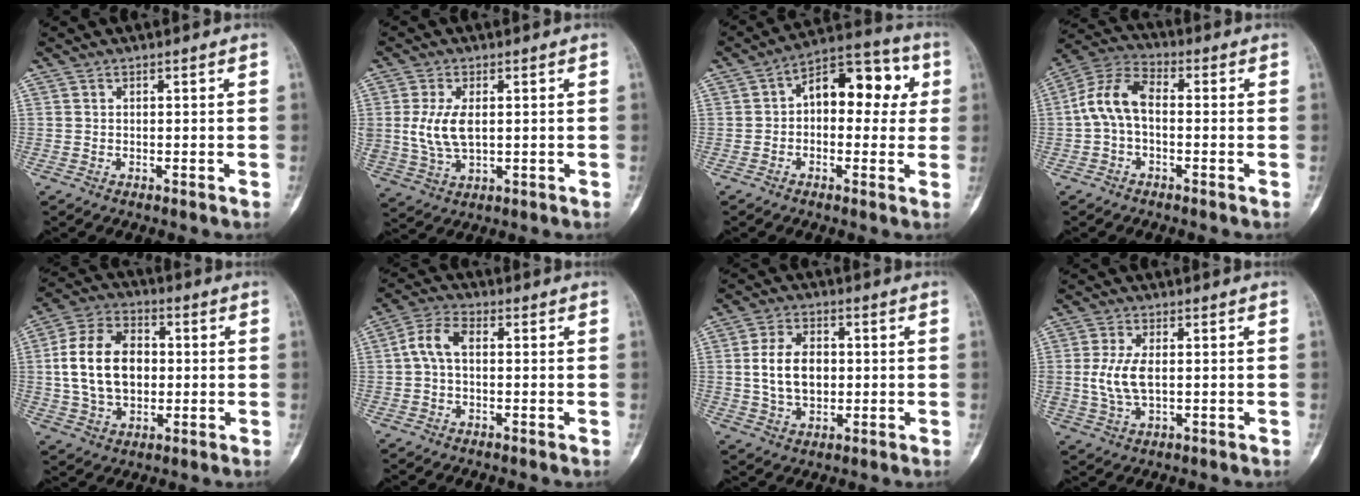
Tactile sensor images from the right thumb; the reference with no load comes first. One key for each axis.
{"total": 7.9, "fx": 0.9, "fy": 4.2, "fz": 6.6, "tx": -0.142, "ty": -0.007, "tz": 0.026}
{"total": 13.8, "fx": 2.1, "fy": 8.3, "fz": 10.9, "tx": -0.106, "ty": 0.038, "tz": 0.018}
{"total": 9.1, "fx": -0.6, "fy": 5.4, "fz": 7.4, "tx": -0.146, "ty": 0.030, "tz": -0.023}
{"total": 15.6, "fx": 0.7, "fy": 10.7, "fz": 11.3, "tx": -0.187, "ty": 0.019, "tz": 0.012}
{"total": 5.9, "fx": 0.2, "fy": 3.5, "fz": 4.7, "tx": -0.093, "ty": 0.019, "tz": -0.005}
{"total": 9.4, "fx": 0.3, "fy": 6.3, "fz": 7.0, "tx": -0.112, "ty": 0.007, "tz": 0.008}
{"total": 7.2, "fx": 0.3, "fy": 3.7, "fz": 6.1, "tx": -0.136, "ty": -0.003, "tz": 0.010}